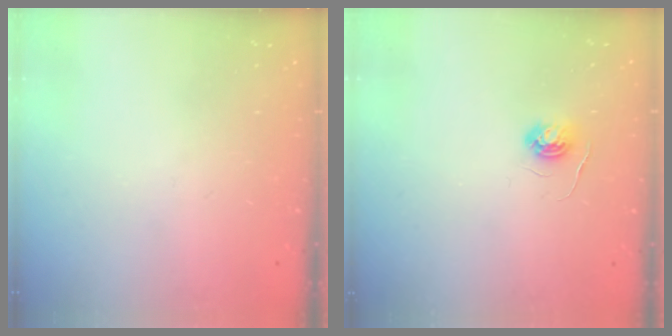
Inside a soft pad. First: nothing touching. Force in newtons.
{"total": 4.0, "press": 4.0, "slide": 0.5}